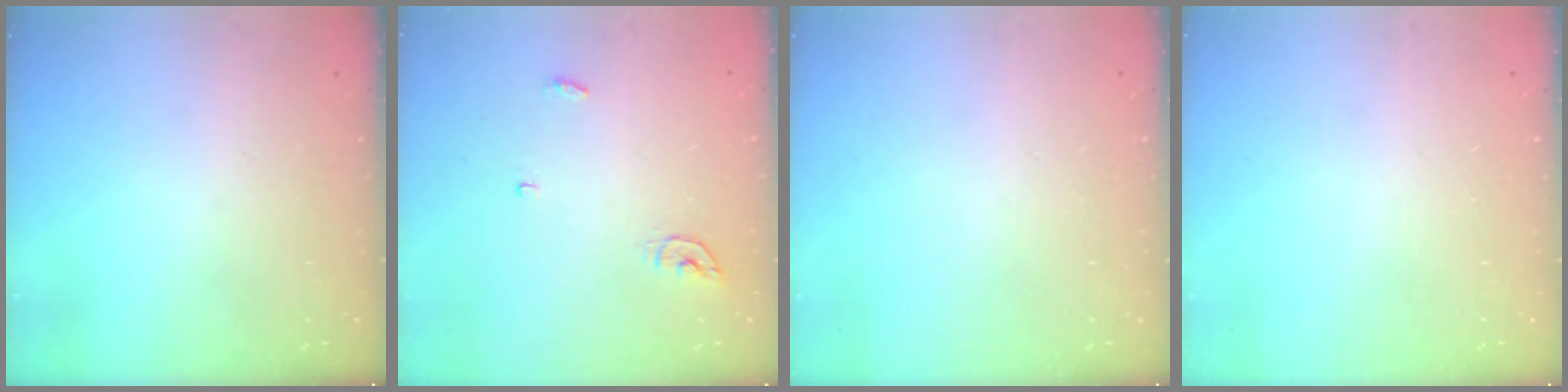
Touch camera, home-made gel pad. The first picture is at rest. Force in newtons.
{"total": 4.1, "press": 4.1, "slide": 0.3}
{"total": 0.0}
{"total": 0.0}